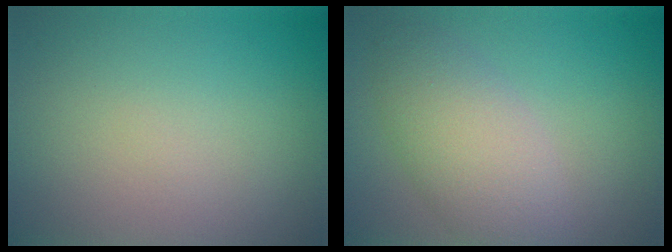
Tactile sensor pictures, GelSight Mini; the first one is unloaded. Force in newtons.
{"total": 5.0, "press": 5.0, "slide": 0.4}